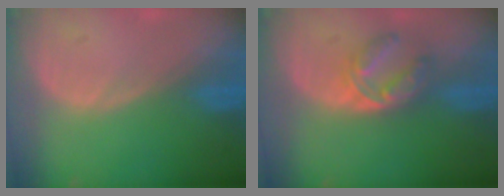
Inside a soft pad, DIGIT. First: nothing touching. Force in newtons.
{"total": 5.4, "press": 5.2, "slide": 1.4}